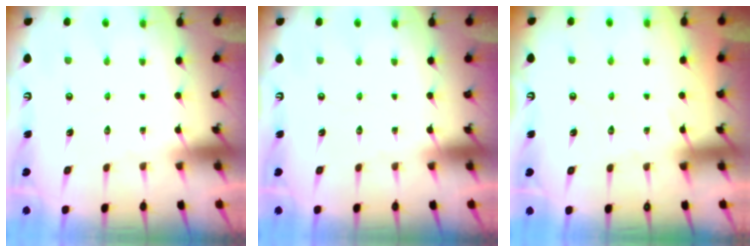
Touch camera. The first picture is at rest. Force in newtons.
{"total": 0.0}
{"total": 5.0, "press": 4.9, "slide": 0.7}